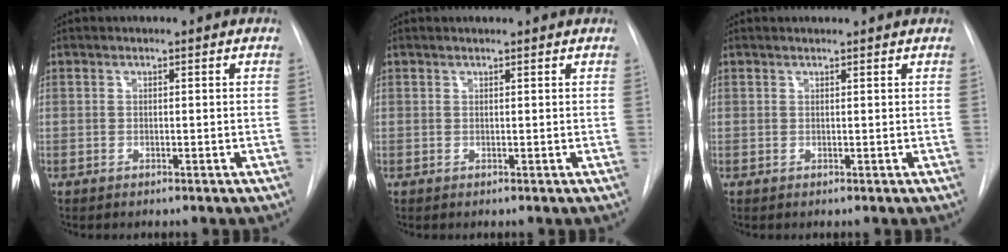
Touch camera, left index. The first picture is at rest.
{"total": 1.6, "force": [1.5, 0.1, 0.3], "torque": [-0.009, 0.015, 0.022]}
{"total": 2.0, "force": [2.0, 0.1, 0.4], "torque": [-0.010, 0.016, 0.025]}